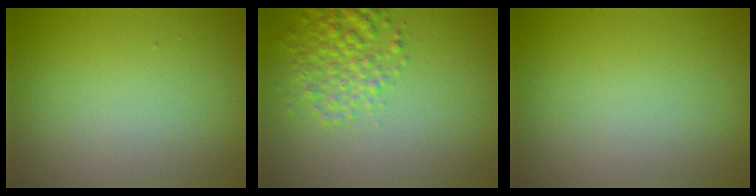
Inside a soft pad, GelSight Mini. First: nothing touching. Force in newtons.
{"total": 3.4, "press": 3.4, "slide": 0.1}
{"total": 0.0}